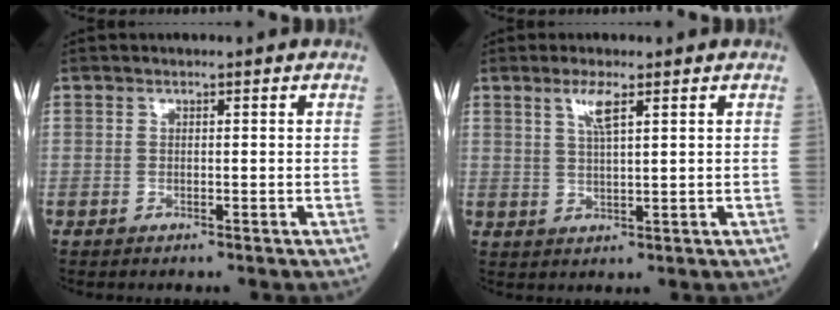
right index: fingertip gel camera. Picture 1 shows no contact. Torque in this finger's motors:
{"motor_torque": [0.52, 0.51, 0.04, 0.02]}